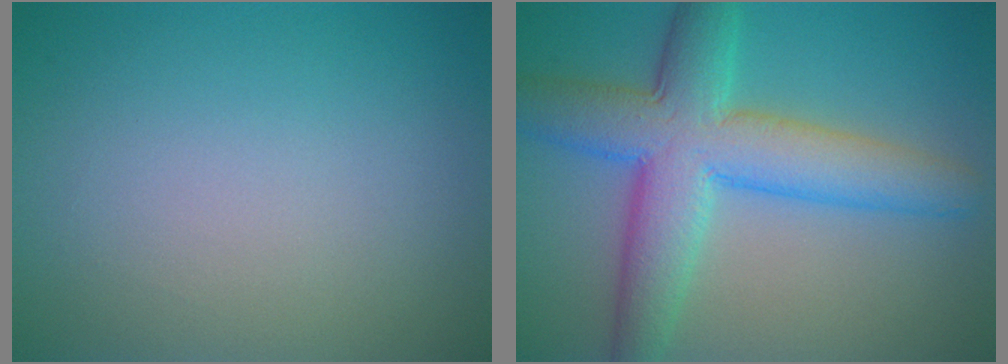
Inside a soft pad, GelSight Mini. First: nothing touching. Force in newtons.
{"total": 8.6, "press": 8.6, "slide": 0.1}